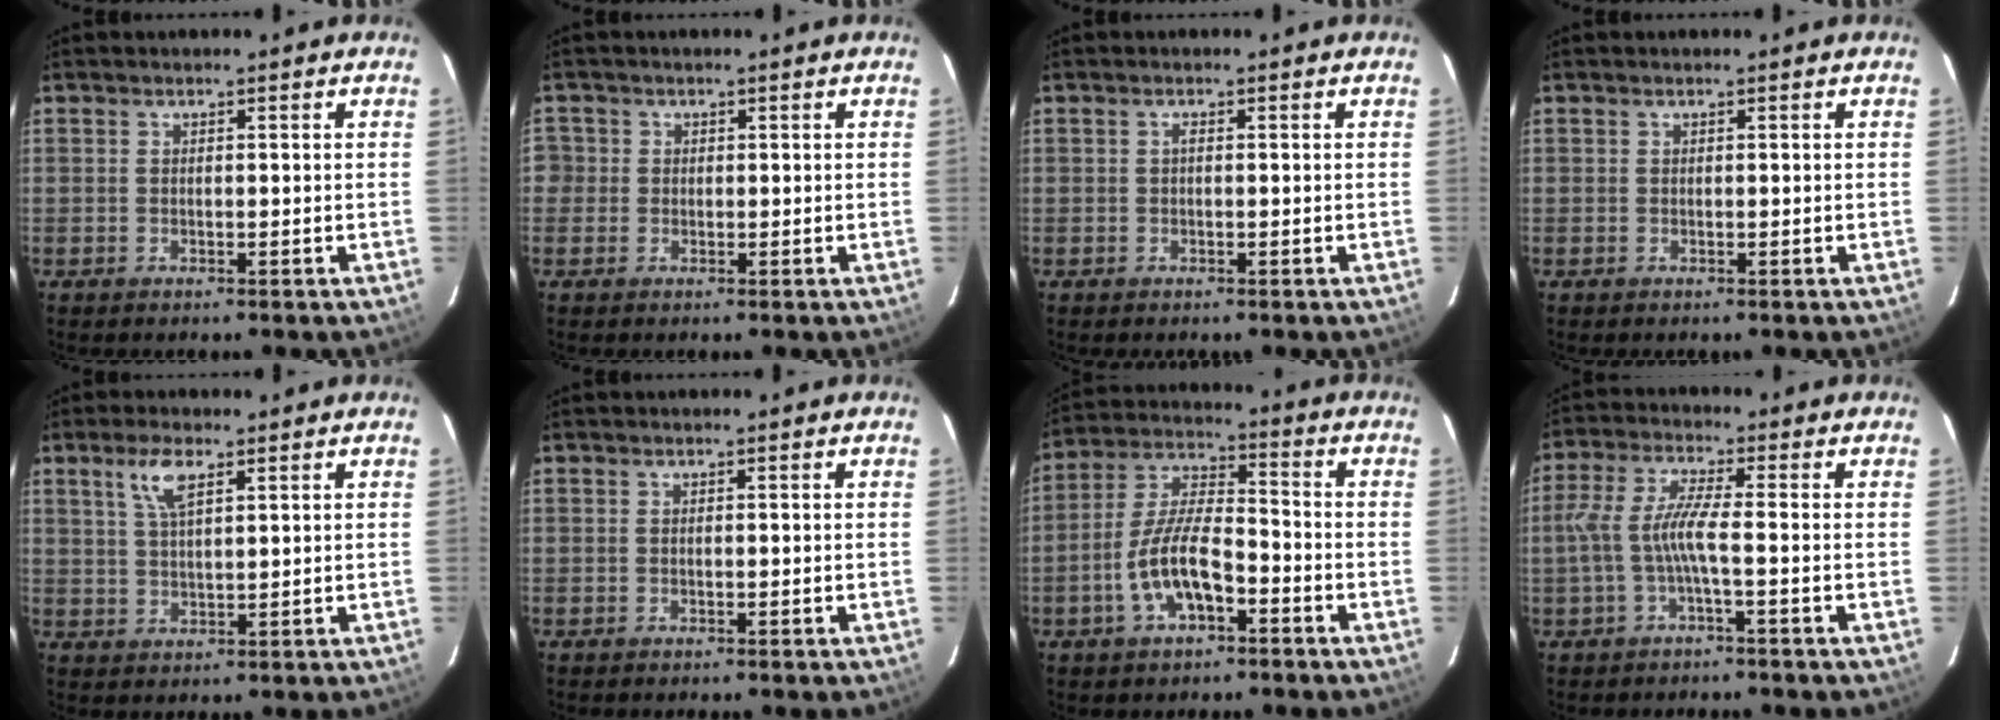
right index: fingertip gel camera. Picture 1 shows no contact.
{"total": 2.5, "force": [-0.4, 2.5, 0.2], "torque": [0.001, 0.010, -0.010]}
{"total": 0.7, "force": [-0.1, 0.3, 0.6], "torque": [-0.010, 0.006, -0.003]}
{"total": 0.0}
{"total": 5.3, "force": [2.8, 1.7, 4.1], "torque": [-0.079, 0.008, 0.058]}
{"total": 0.0}
{"total": 11.2, "force": [-4.8, 4.4, 9.1], "torque": [-0.189, 0.009, -0.088]}
{"total": 6.0, "force": [-1.8, 0.4, 5.8], "torque": [-0.132, 0.006, -0.031]}